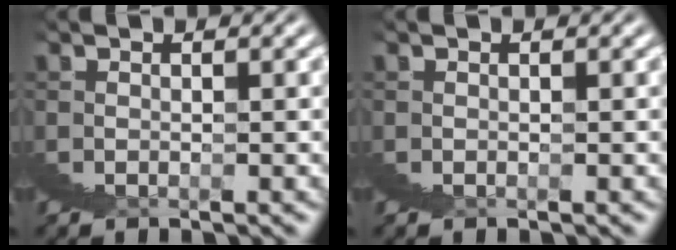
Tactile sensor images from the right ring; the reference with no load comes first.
{"total": 0.0}